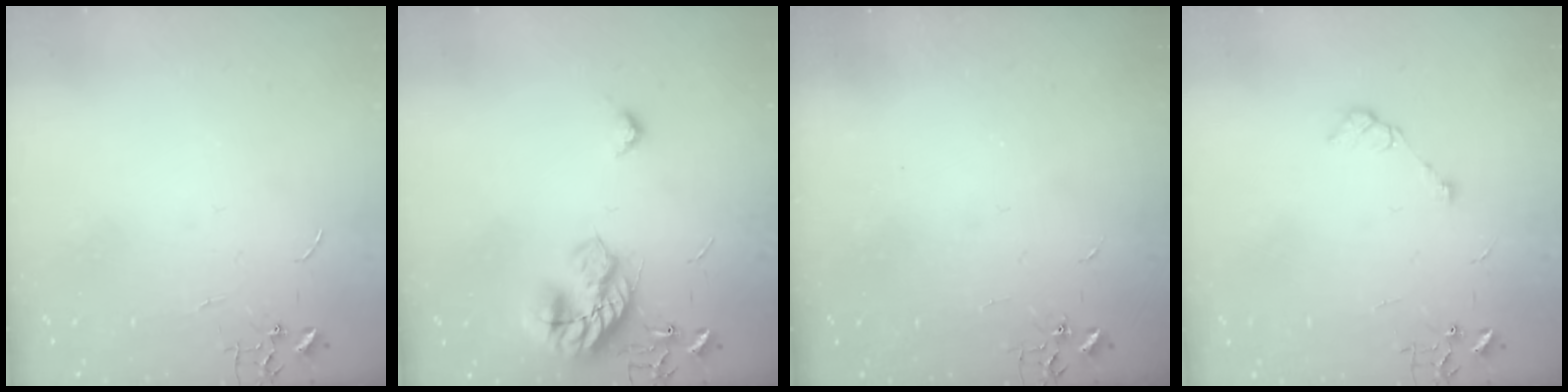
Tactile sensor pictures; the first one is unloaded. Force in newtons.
{"total": 17.4, "press": 17.4, "slide": 0.6}
{"total": 2.1, "press": 2.1, "slide": 0.4}
{"total": 5.6, "press": 5.6, "slide": 0.8}